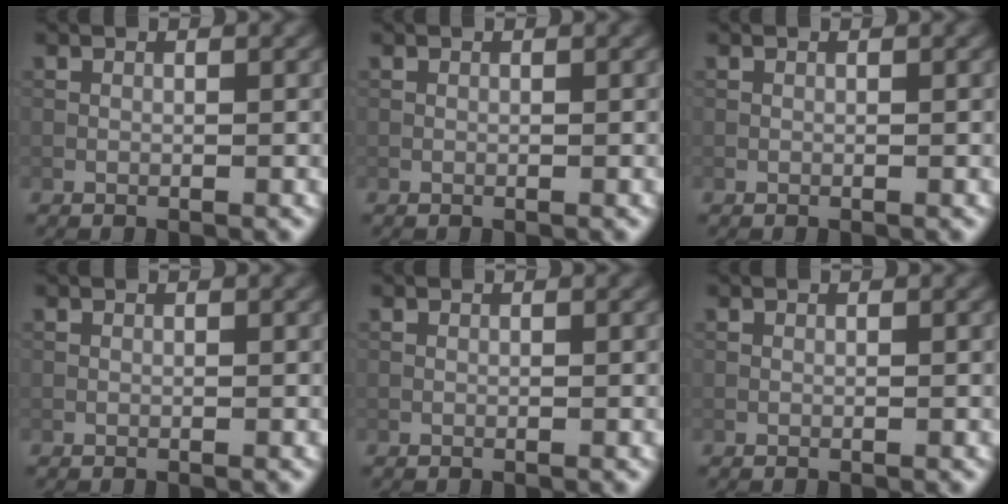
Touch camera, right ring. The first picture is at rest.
{"total": 0.0}
{"total": 0.0}
{"total": 0.0}
{"total": 0.0}
{"total": 0.0}